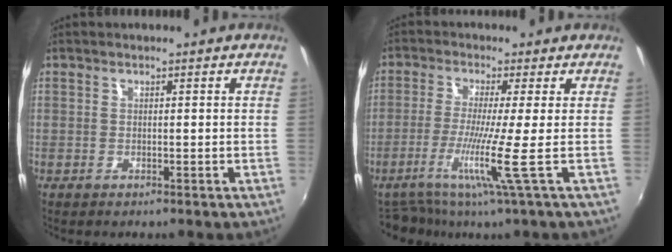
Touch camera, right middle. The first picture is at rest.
{"total": 6.8, "force": [-2.3, -1.6, 6.1], "torque": [-0.150, -0.014, -0.047]}